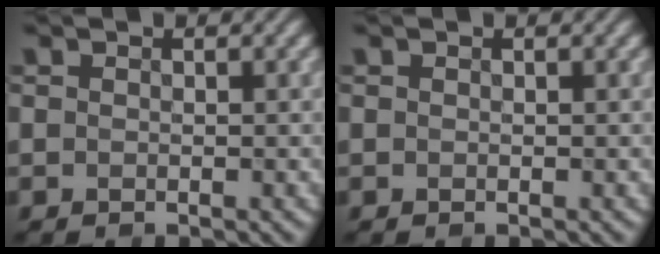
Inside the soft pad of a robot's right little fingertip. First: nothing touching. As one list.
[{"total": 0.0}]